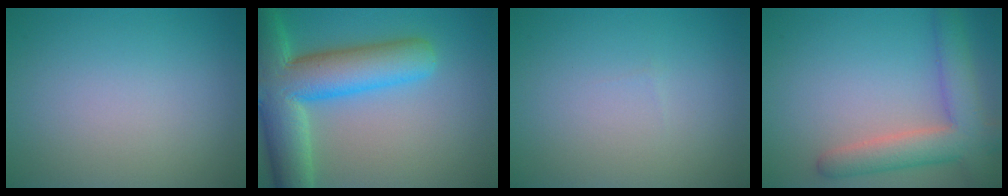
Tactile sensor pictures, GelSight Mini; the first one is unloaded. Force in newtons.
{"total": 11.3, "press": 11.2, "slide": 0.6}
{"total": 0.0}
{"total": 5.8, "press": 5.7, "slide": 0.6}